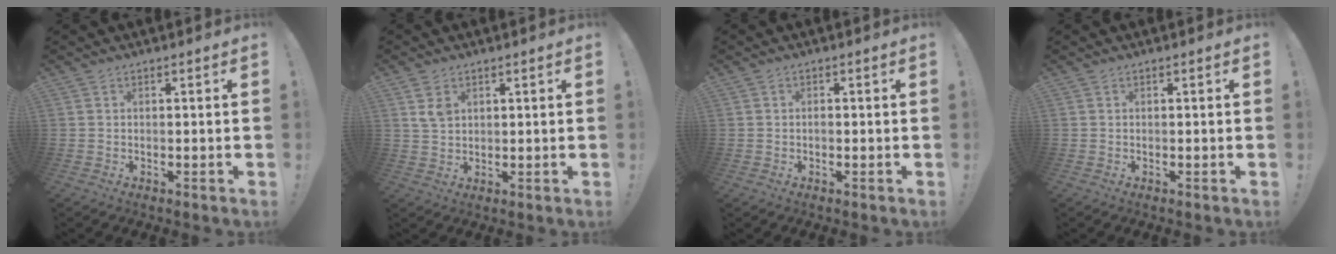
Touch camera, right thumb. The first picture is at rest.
{"total": 4.4, "force": [2.2, 2.9, 2.5], "torque": [-0.038, -0.006, 0.041]}
{"total": 1.8, "force": [0.1, 1.8, 0.2], "torque": [0.011, -0.007, -0.001]}
{"total": 0.0}